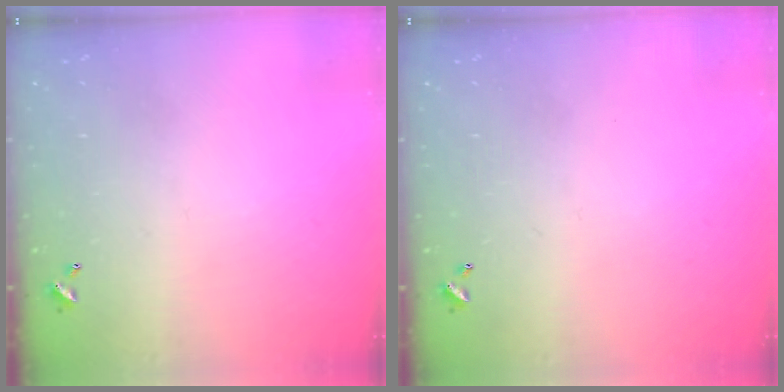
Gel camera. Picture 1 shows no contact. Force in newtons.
{"total": 0.0}